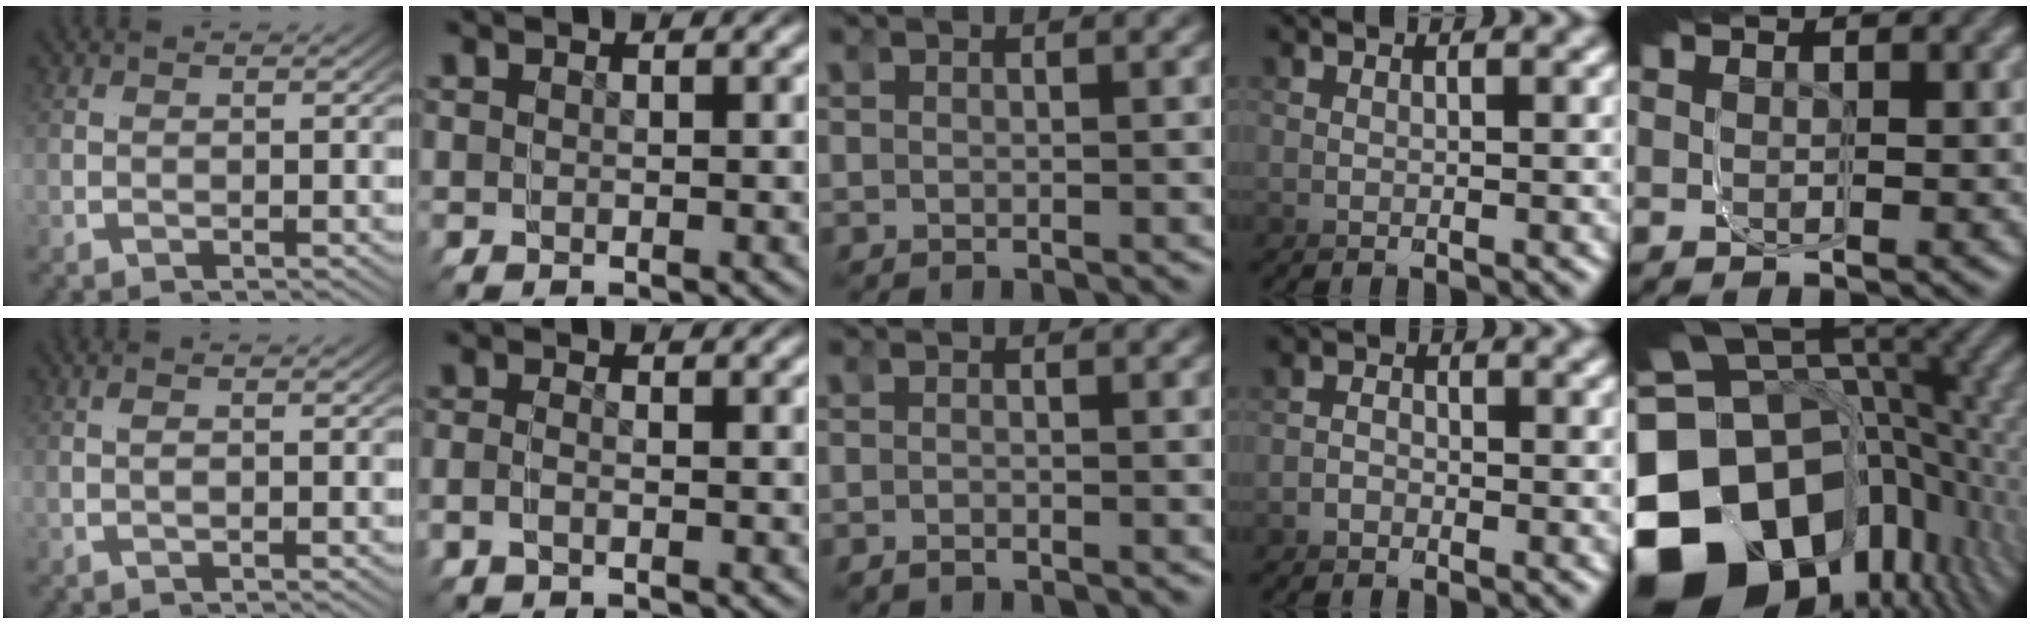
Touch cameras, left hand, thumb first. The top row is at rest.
{"thumb": {"total": 0.7, "force": [-0.1, -0.5, 0.6], "torque": [-0.008, 0.005, -0.007]}, "index": {"total": 3.3, "force": [-2.0, -2.6, -0.6], "torque": [0.006, 0.000, -0.032]}, "middle": {"total": 0.9, "force": [-0.8, 0.3, 0.2], "torque": [-0.012, -0.002, -0.017]}, "ring": {"total": 3.2, "force": [-1.5, -0.3, -2.8], "torque": [0.016, -0.018, -0.022]}, "little": {"total": 23.7, "force": [-7.5, 15.1, 16.7], "torque": [-0.283, -0.069, -0.101]}}